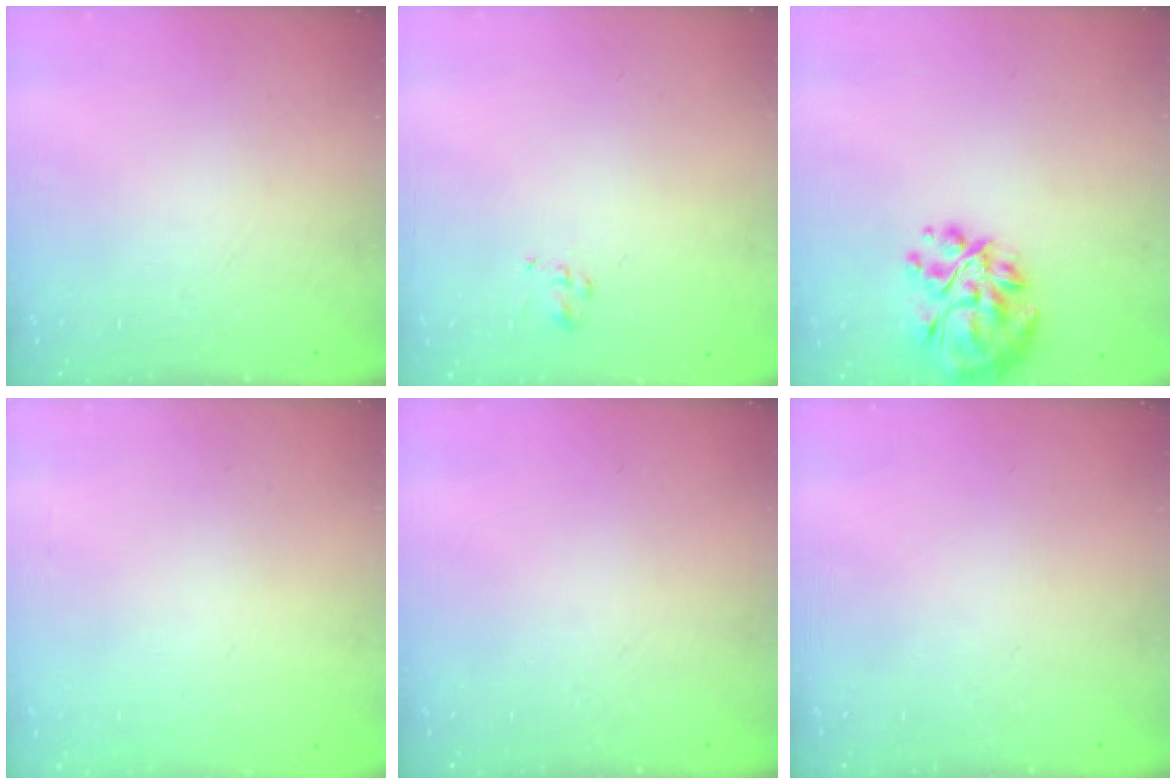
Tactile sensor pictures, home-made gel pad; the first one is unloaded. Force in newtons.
{"total": 2.6, "press": 2.5, "slide": 0.7}
{"total": 14.0, "press": 13.1, "slide": 4.9}
{"total": 1.9, "press": 1.9, "slide": 0.2}
{"total": 0.0}
{"total": 0.0}